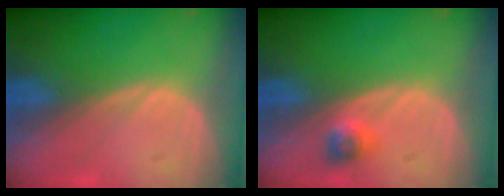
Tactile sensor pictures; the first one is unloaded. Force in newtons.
{"total": 2.3, "press": 2.0, "slide": 1.1}